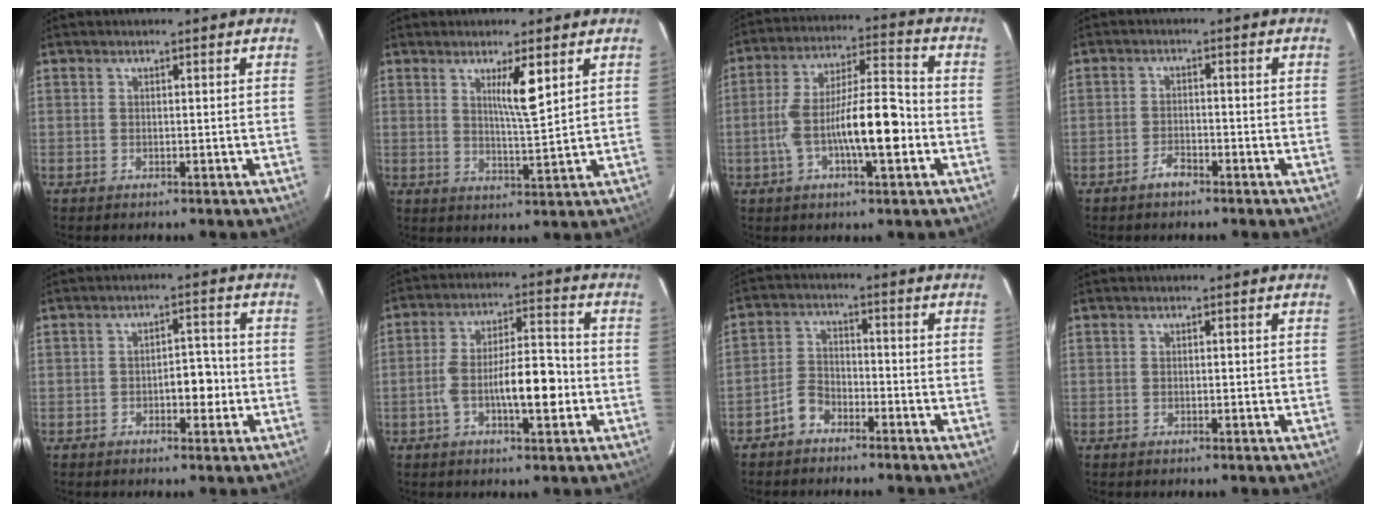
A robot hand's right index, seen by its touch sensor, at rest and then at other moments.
{"total": 5.6, "force": [2.5, 0.2, 5.0], "torque": [-0.085, -0.008, 0.044]}
{"total": 14.2, "force": [-3.3, 2.8, 13.5], "torque": [-0.243, 0.019, -0.056]}
{"total": 2.7, "force": [-2.0, 1.1, 1.4], "torque": [-0.028, 0.003, -0.034]}
{"total": 4.9, "force": [-1.3, 2.2, 4.2], "torque": [-0.057, 0.014, -0.016]}
{"total": 11.1, "force": [-2.6, 3.0, 10.4], "torque": [-0.187, 0.022, -0.040]}
{"total": 4.3, "force": [-3.0, 2.6, 1.8], "torque": [-0.045, 0.012, -0.060]}
{"total": 1.1, "force": [-0.1, 0.4, 1.0], "torque": [-0.022, 0.002, 0.000]}